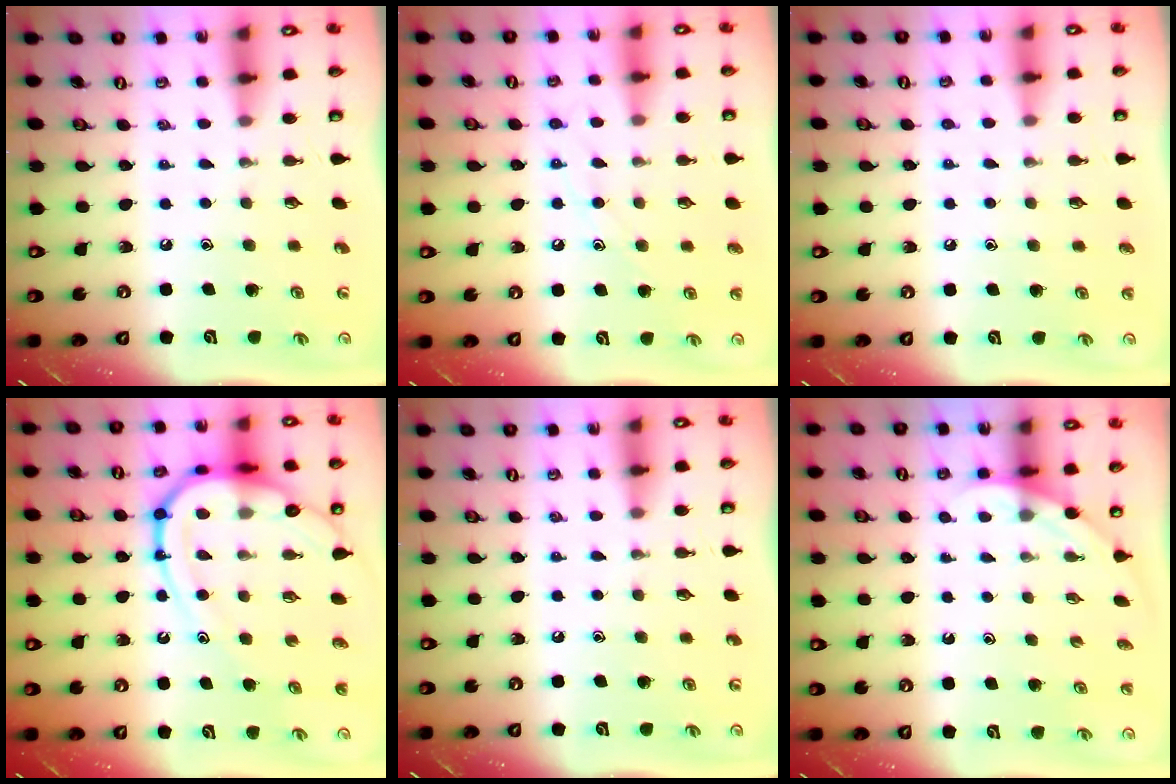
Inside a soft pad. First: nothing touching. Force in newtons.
{"total": 7.2, "press": 7.2, "slide": 0.5}
{"total": 3.8, "press": 3.8, "slide": 0.4}
{"total": 16.1, "press": 16.0, "slide": 1.5}
{"total": 0.0}
{"total": 2.2, "press": 2.2, "slide": 0.0}